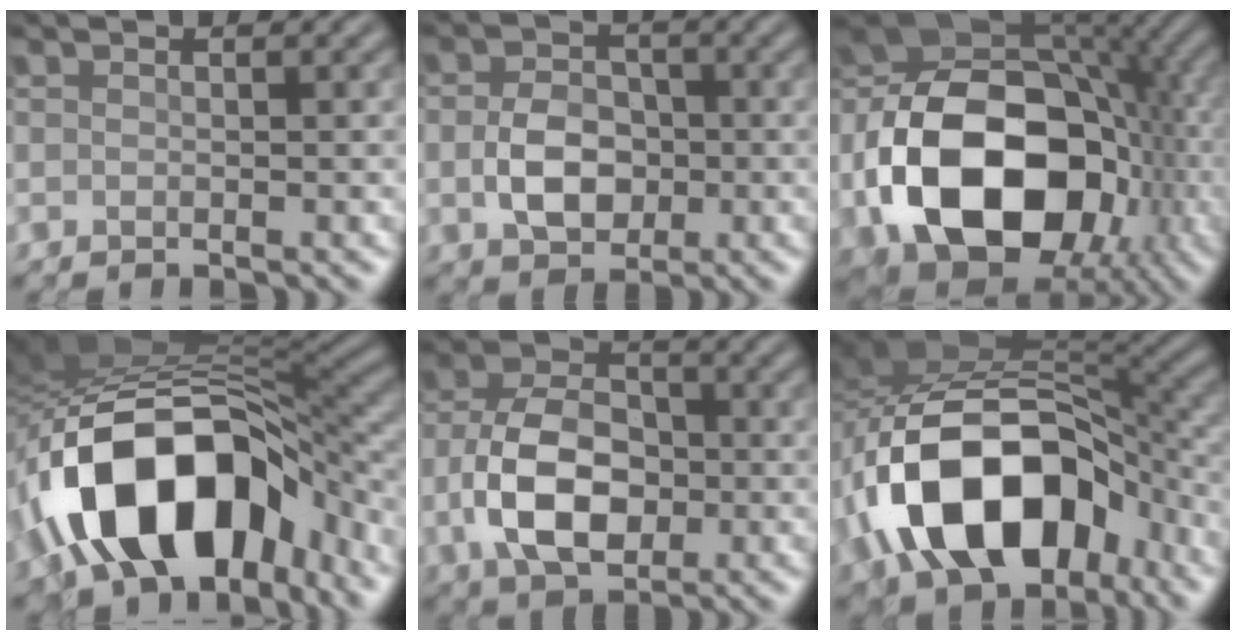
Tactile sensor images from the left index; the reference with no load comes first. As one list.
[{"total": 4.4, "force": [-0.8, 3.1, 3.0], "torque": [-0.066, 0.002, -0.011]}, {"total": 17.1, "force": [-4.1, 11.5, 12.0], "torque": [-0.240, -0.017, -0.065]}, {"total": 15.0, "force": [-5.5, 8.6, 11.0], "torque": [-0.185, 0.012, -0.094]}, {"total": 7.9, "force": [-1.7, 5.0, 5.9], "torque": [-0.124, 0.009, -0.037]}, {"total": 14.2, "force": [-5.5, 8.3, 10.2], "torque": [-0.177, 0.009, -0.099]}]